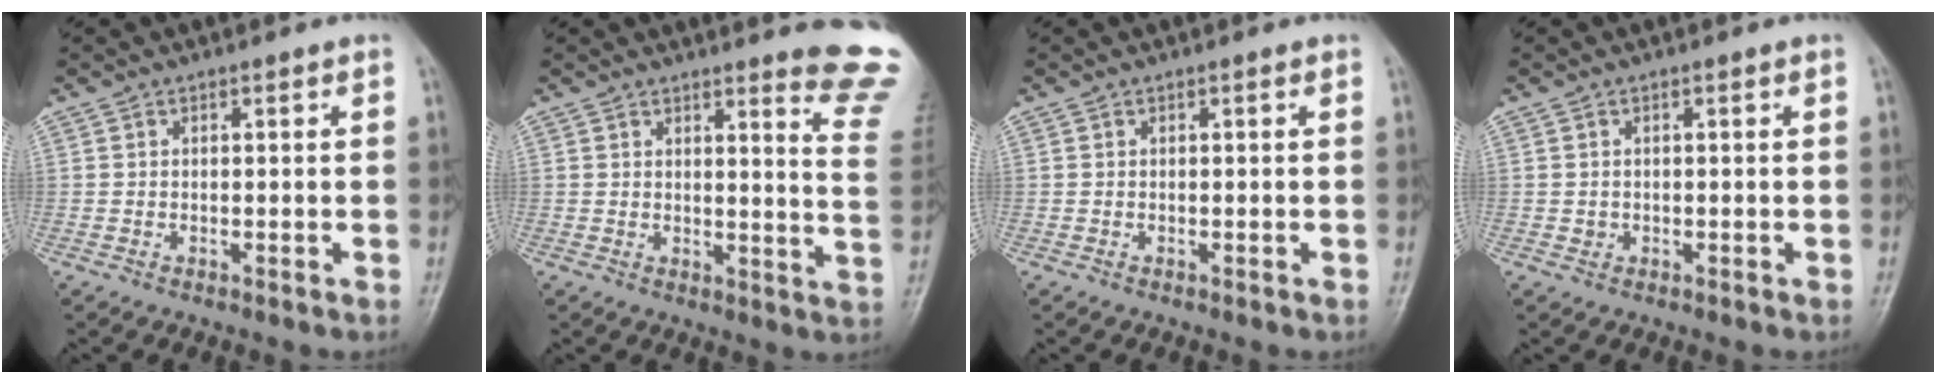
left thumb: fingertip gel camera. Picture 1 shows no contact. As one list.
[{"total": 11.5, "force": [10.4, 0.8, 5.0], "torque": [-0.034, -0.113, 0.095]}, {"total": 0.0}, {"total": 0.9, "force": [-0.1, 0.9, 0.1], "torque": [0.003, 0.001, 0.002]}]